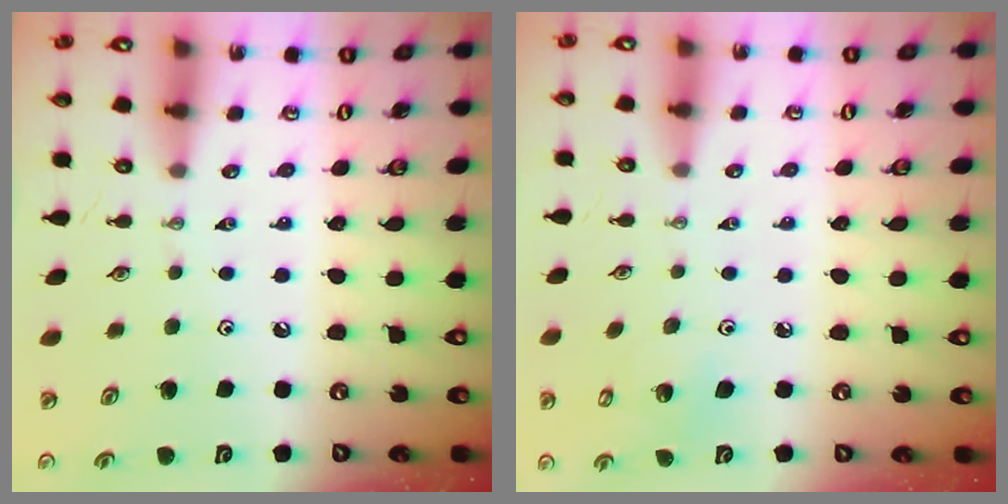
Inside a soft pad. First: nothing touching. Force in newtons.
{"total": 4.9, "press": 4.8, "slide": 0.3}